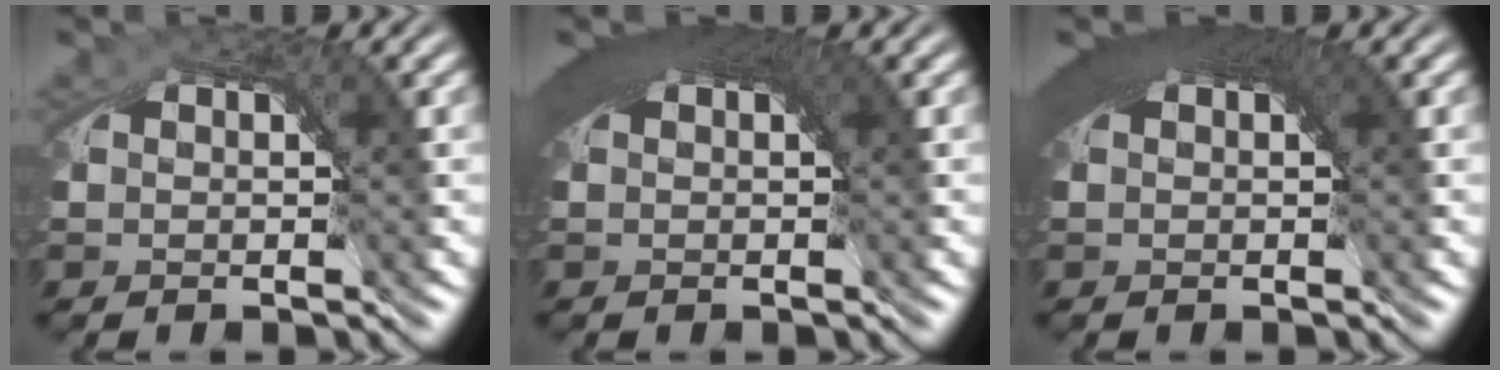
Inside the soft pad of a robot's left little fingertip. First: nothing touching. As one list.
[{"total": 5.1, "force": [1.6, 1.8, 4.4], "torque": [-0.054, 0.013, 0.019]}, {"total": 5.5, "force": [1.7, 2.0, 4.9], "torque": [-0.059, 0.014, 0.018]}]